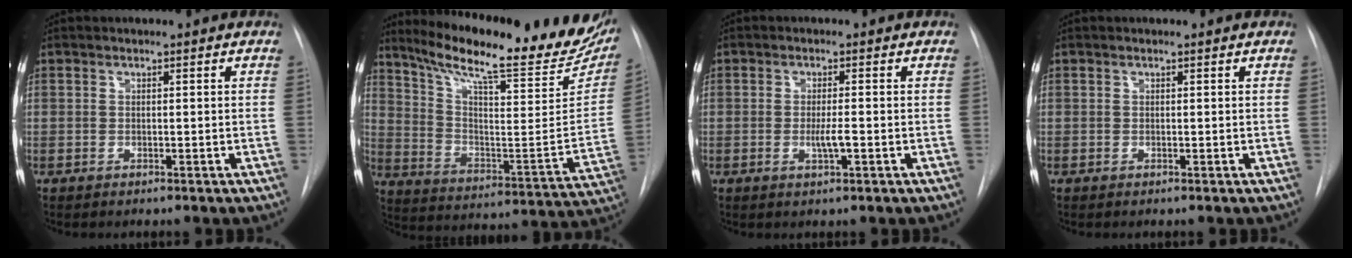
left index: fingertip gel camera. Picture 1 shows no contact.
{"total": 26.4, "force": [21.2, 4.7, 14.9], "torque": [-0.231, -0.043, 0.297]}
{"total": 2.5, "force": [-0.6, 0.2, 2.4], "torque": [-0.047, -0.003, -0.010]}
{"total": 0.0}